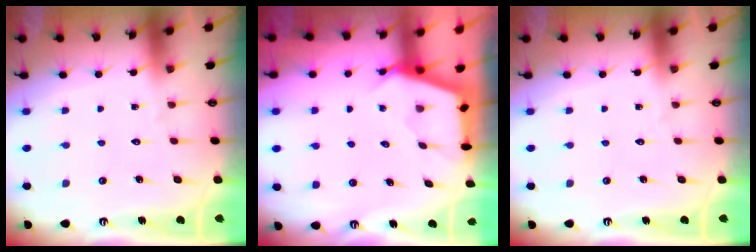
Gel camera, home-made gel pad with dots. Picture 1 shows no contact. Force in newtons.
{"total": 2.7, "press": 2.6, "slide": 0.4}
{"total": 0.0}